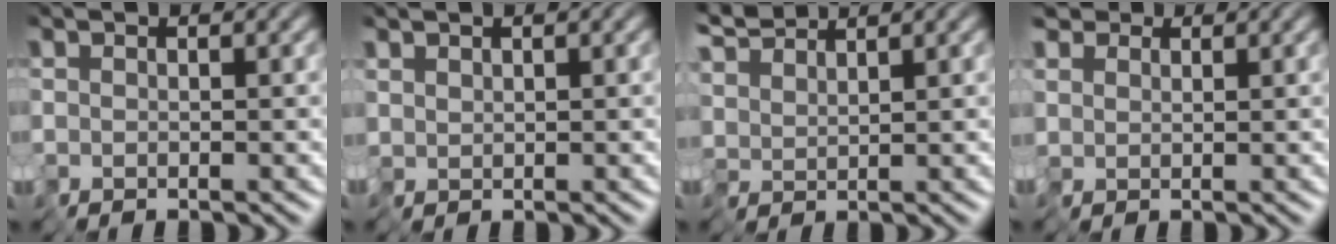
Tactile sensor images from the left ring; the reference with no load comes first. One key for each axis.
{"total": 0.9, "fx": 0.7, "fy": 0.5, "fz": -0.1, "tx": -0.001, "ty": 0.004, "tz": 0.016}
{"total": 3.4, "fx": 3.3, "fy": 0.4, "fz": 0.7, "tx": -0.027, "ty": 0.018, "tz": 0.069}
{"total": 2.8, "fx": 1.5, "fy": 2.2, "fz": 0.7, "tx": -0.021, "ty": 0.016, "tz": 0.022}